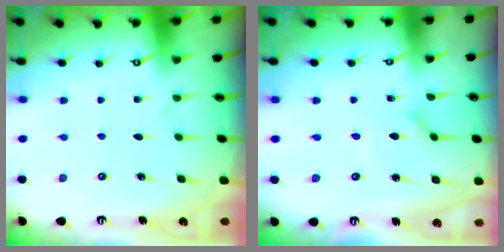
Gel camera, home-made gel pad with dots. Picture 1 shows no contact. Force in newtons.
{"total": 1.0, "press": 1.0, "slide": 0.0}